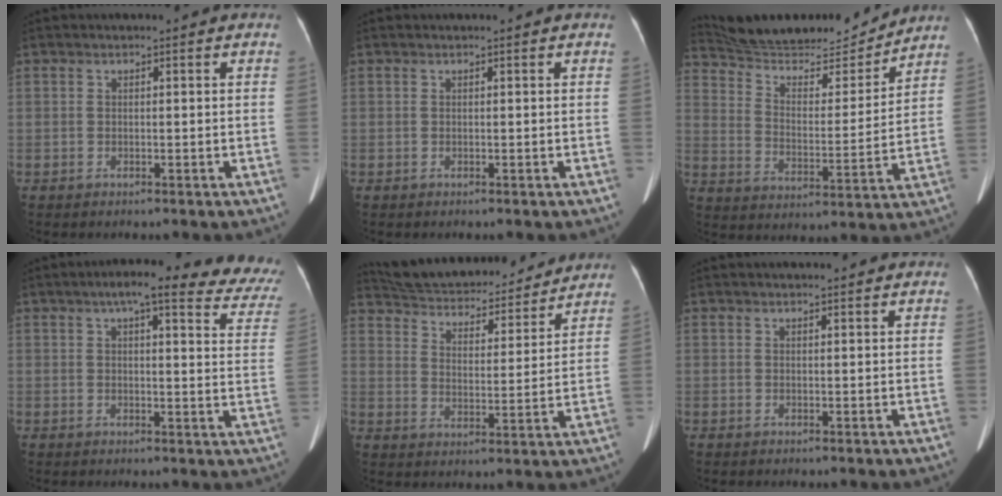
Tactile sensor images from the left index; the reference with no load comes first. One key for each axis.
{"total": 0.0}
{"total": 17.8, "fx": 17.0, "fy": 2.8, "fz": 4.4, "tx": -0.077, "ty": -0.011, "tz": 0.268}
{"total": 19.6, "fx": 16.7, "fy": 3.7, "fz": 9.5, "tx": -0.097, "ty": -0.006, "tz": 0.173}
{"total": 21.8, "fx": 20.0, "fy": 5.4, "fz": 6.7, "tx": -0.118, "ty": 0.013, "tz": 0.285}
{"total": 3.5, "fx": 3.2, "fy": 0.5, "fz": 1.2, "tx": -0.013, "ty": 0.021, "tz": 0.042}